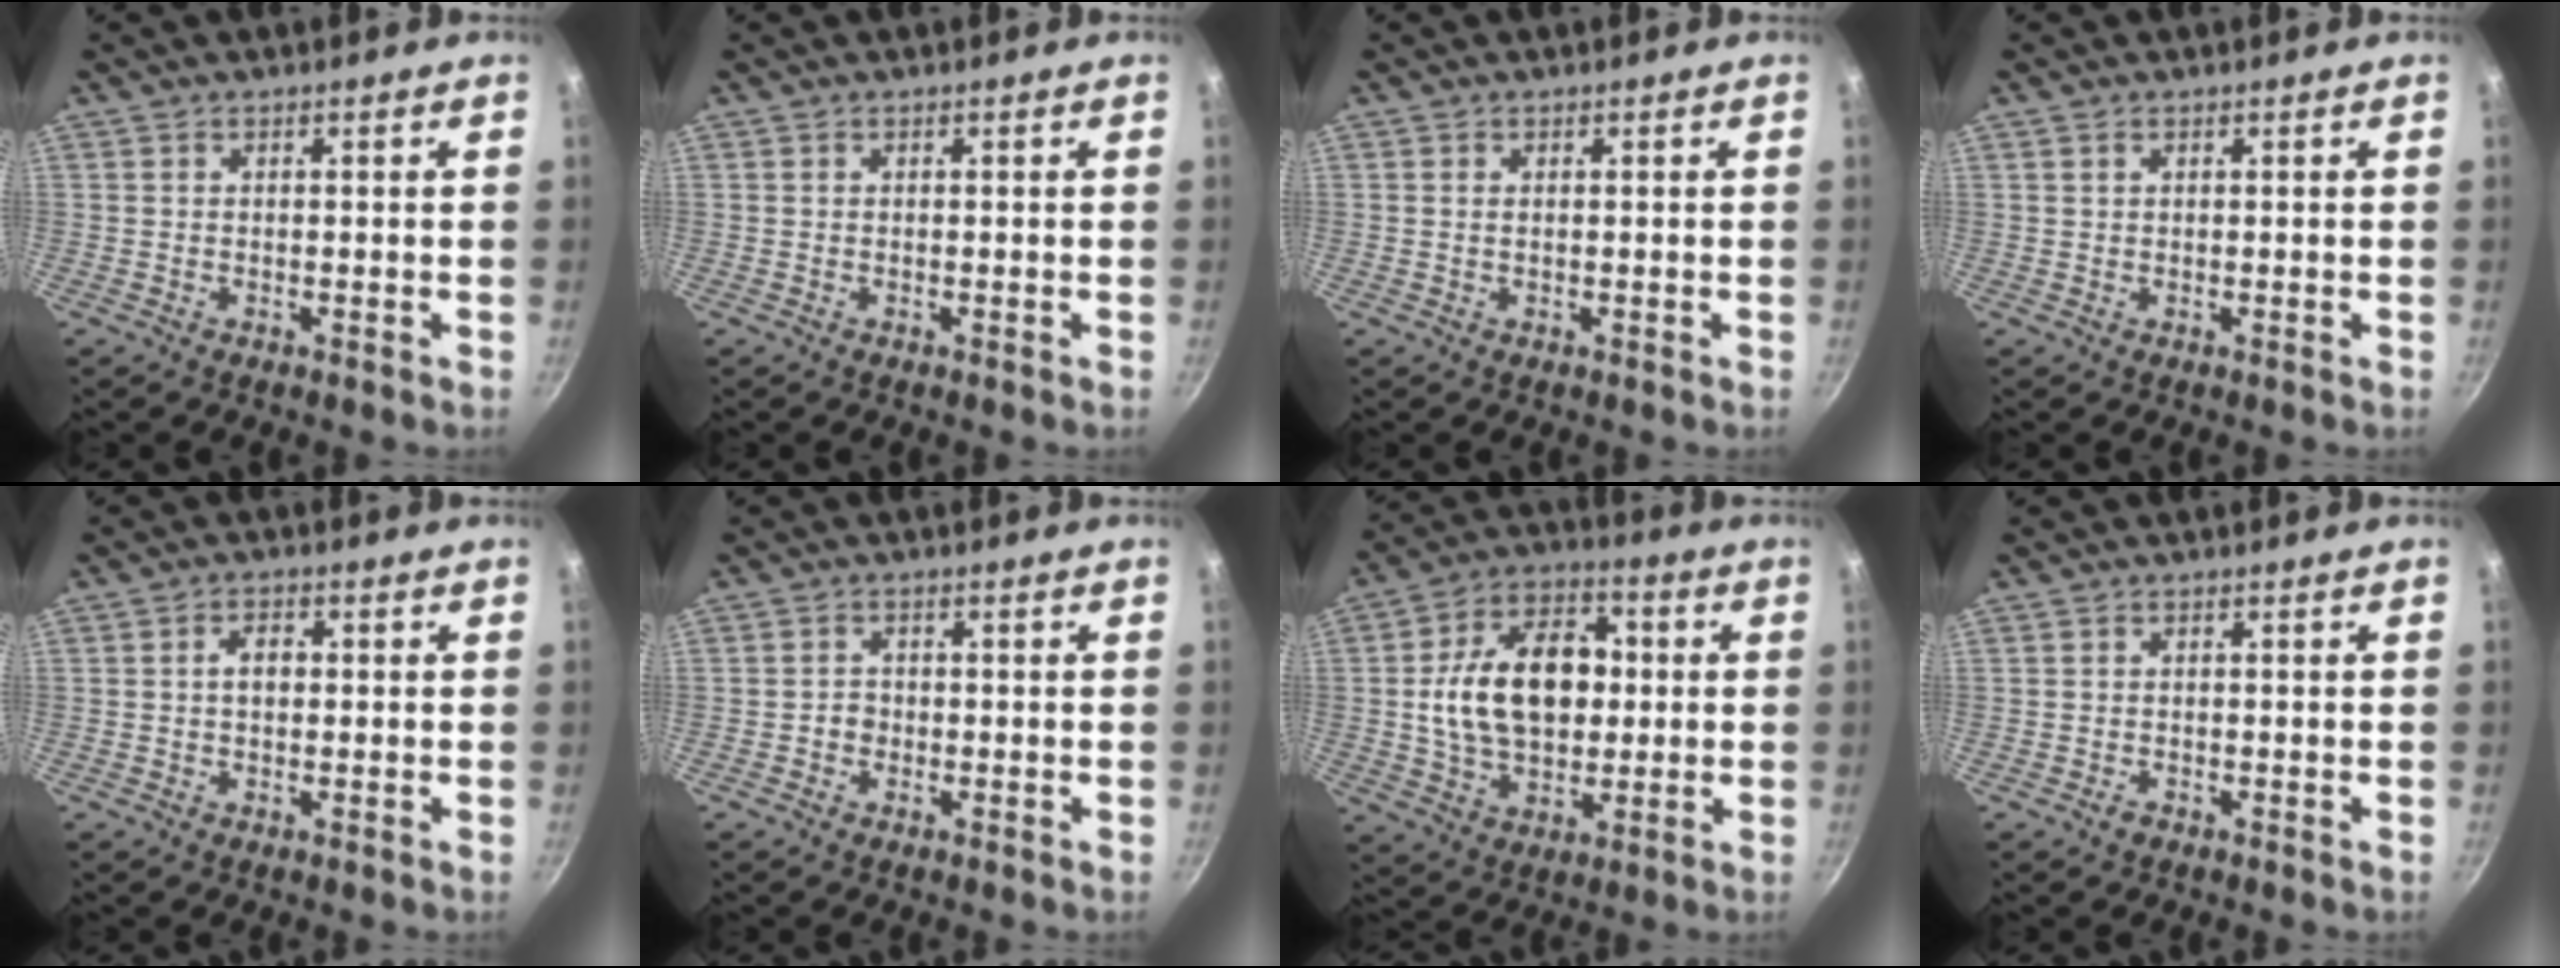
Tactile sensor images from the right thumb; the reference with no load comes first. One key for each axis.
{"total": 0.0}
{"total": 0.6, "fx": 0.1, "fy": 0.3, "fz": 0.5, "tx": -0.010, "ty": 0.000, "tz": 0.001}
{"total": 0.6, "fx": 0.4, "fy": 0.4, "fz": 0.3, "tx": -0.005, "ty": 0.001, "tz": 0.008}
{"total": 3.0, "fx": 0.1, "fy": 2.0, "fz": 2.2, "tx": -0.026, "ty": 0.012, "tz": -0.001}
{"total": 1.8, "fx": -0.7, "fy": 1.6, "fz": 0.7, "tx": -0.002, "ty": 0.008, "tz": -0.013}
{"total": 18.4, "fx": 1.2, "fy": 12.4, "fz": 13.5, "tx": -0.192, "ty": 0.022, "tz": 0.016}
{"total": 0.9, "fx": -0.6, "fy": 0.6, "fz": 0.4, "tx": -0.007, "ty": 0.002, "tz": -0.010}